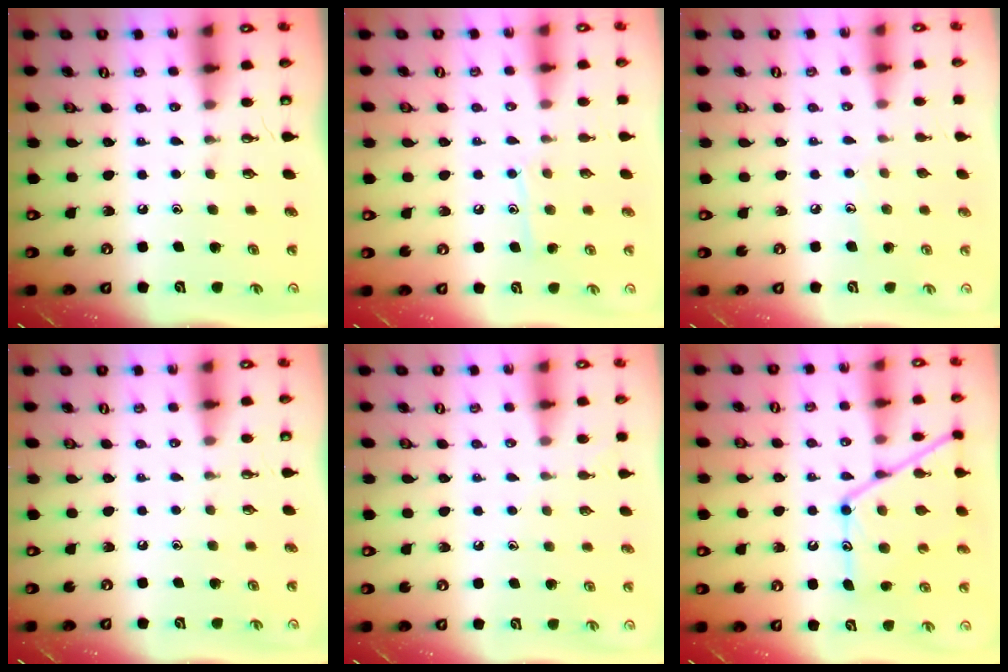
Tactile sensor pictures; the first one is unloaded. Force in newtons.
{"total": 8.0, "press": 8.0, "slide": 0.6}
{"total": 5.5, "press": 5.5, "slide": 0.5}
{"total": 0.0}
{"total": 2.9, "press": 2.9, "slide": 0.4}
{"total": 16.1, "press": 16.0, "slide": 1.4}